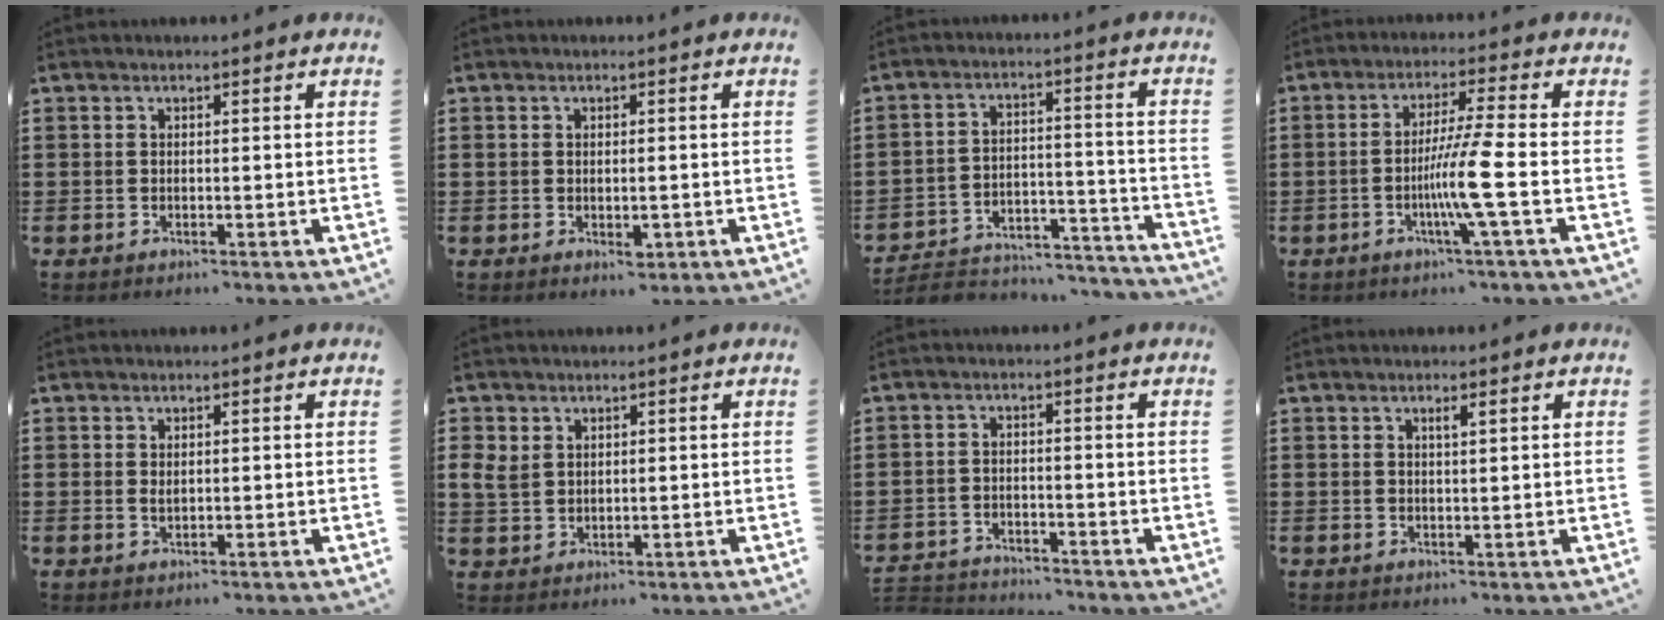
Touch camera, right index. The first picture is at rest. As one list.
[{"total": 2.2, "force": [-0.2, 1.2, 1.8], "torque": [-0.034, 0.002, -0.003]}, {"total": 5.6, "force": [-5.3, 1.3, 1.2], "torque": [-0.024, 0.011, -0.106]}, {"total": 7.7, "force": [-2.2, -1.0, 7.3], "torque": [-0.138, -0.017, -0.047]}, {"total": 0.7, "force": [0.4, 0.4, 0.5], "torque": [-0.011, 0.003, 0.007]}, {"total": 3.4, "force": [1.6, 2.7, 1.4], "torque": [-0.046, 0.008, 0.028]}, {"total": 2.6, "force": [-2.6, 0.3, -0.3], "torque": [-0.003, 0.000, -0.057]}, {"total": 1.3, "force": [0.5, 0.2, 1.1], "torque": [-0.022, 0.003, 0.008]}]